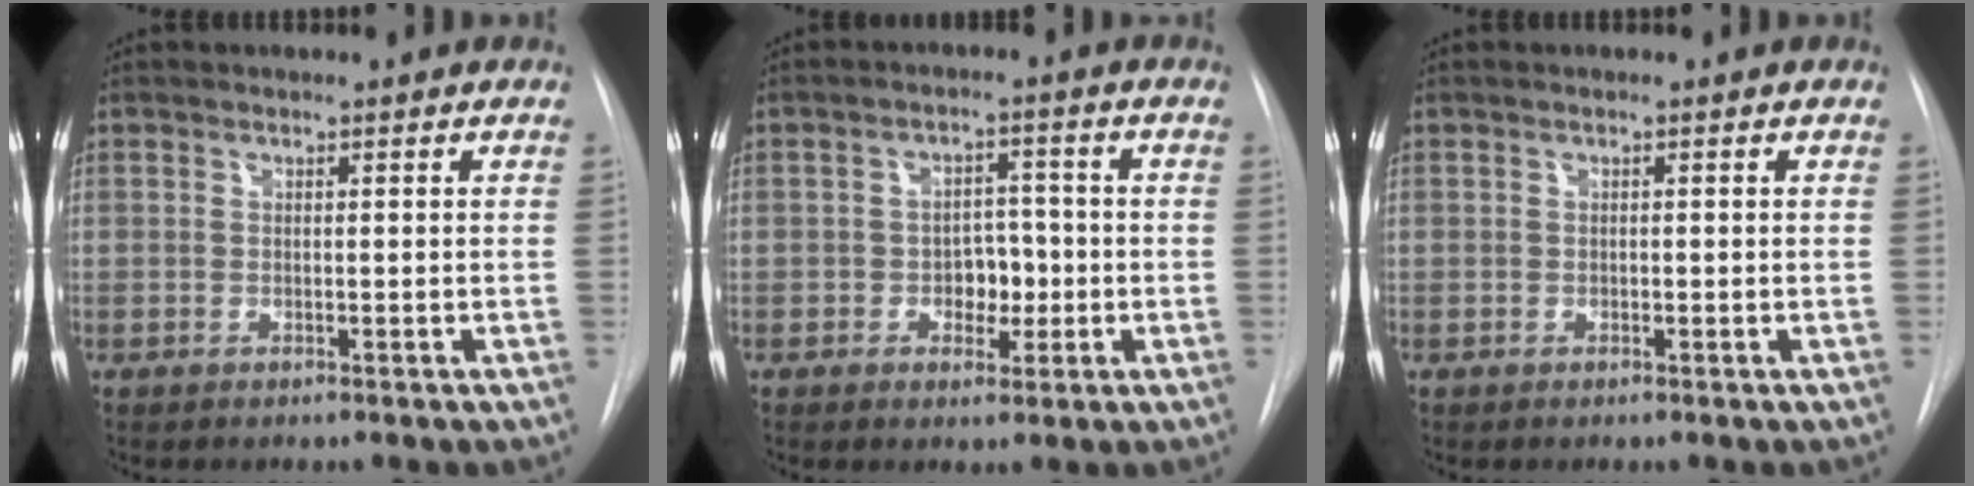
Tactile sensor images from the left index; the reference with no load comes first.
{"total": 4.7, "force": [-1.6, 3.1, 3.2], "torque": [-0.039, 0.004, -0.022]}
{"total": 0.7, "force": [-0.7, 0.1, 0.1], "torque": [0.002, -0.004, -0.009]}